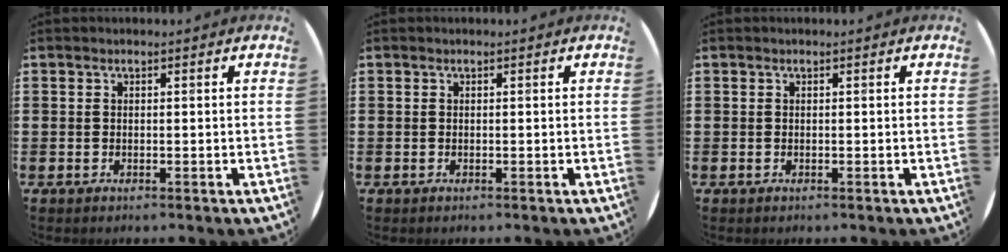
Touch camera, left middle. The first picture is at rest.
{"total": 0.0}
{"total": 0.0}